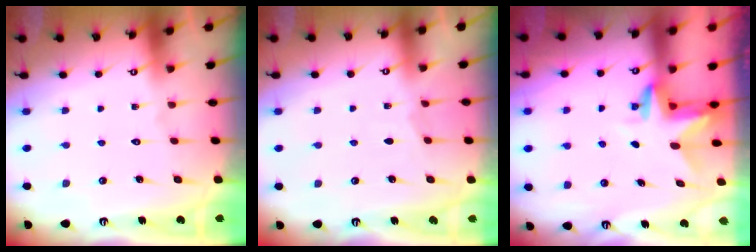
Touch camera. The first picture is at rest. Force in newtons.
{"total": 2.3, "press": 2.2, "slide": 0.4}
{"total": 2.9, "press": 2.9, "slide": 0.2}